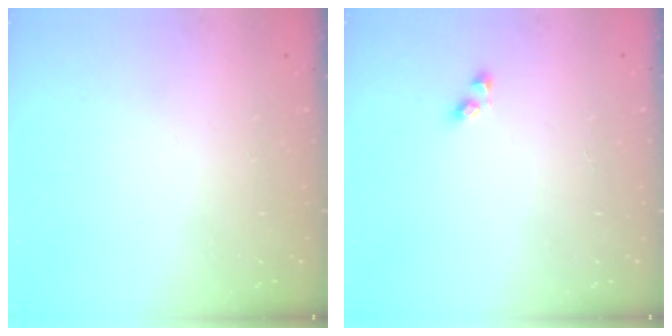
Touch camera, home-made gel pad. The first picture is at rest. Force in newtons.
{"total": 4.0, "press": 4.0, "slide": 0.4}